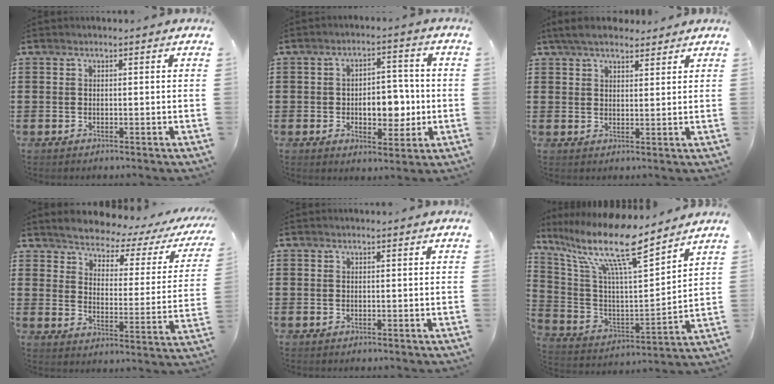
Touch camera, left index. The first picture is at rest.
{"total": 7.5, "force": [-1.0, 4.3, 6.0], "torque": [-0.087, 0.003, -0.023]}
{"total": 4.5, "force": [3.7, 1.5, 2.0], "torque": [-0.049, 0.000, 0.070]}
{"total": 3.3, "force": [3.2, 0.5, 0.4], "torque": [-0.033, -0.033, 0.046]}
{"total": 0.0}
{"total": 14.7, "force": [10.2, 2.7, 10.2], "torque": [-0.227, -0.062, 0.167]}